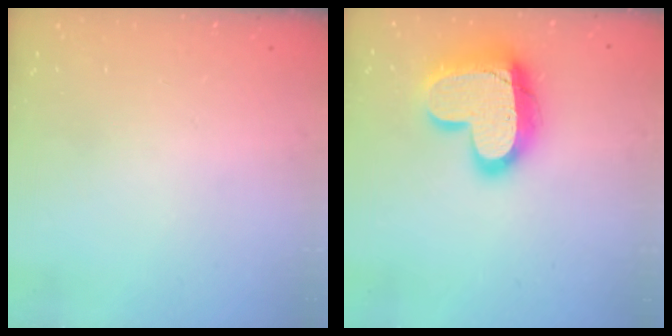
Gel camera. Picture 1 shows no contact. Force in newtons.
{"total": 19.3, "press": 19.2, "slide": 1.6}